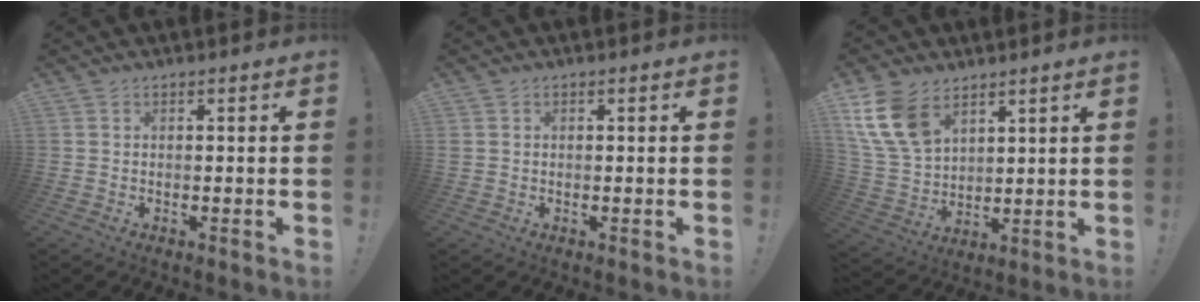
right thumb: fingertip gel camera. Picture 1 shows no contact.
{"total": 0.8, "force": [0.2, 0.8, -0.1], "torque": [0.001, 0.005, 0.004]}
{"total": 14.8, "force": [8.0, 9.6, 7.9], "torque": [-0.164, -0.033, 0.159]}